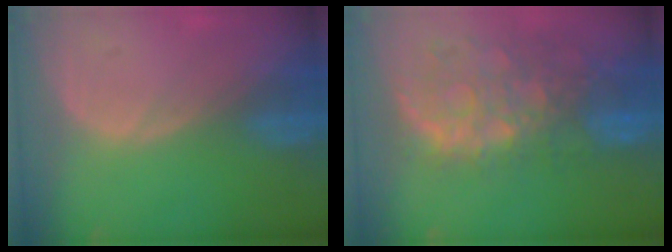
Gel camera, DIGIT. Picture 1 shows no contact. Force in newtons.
{"total": 11.4, "press": 9.9, "slide": 5.7}